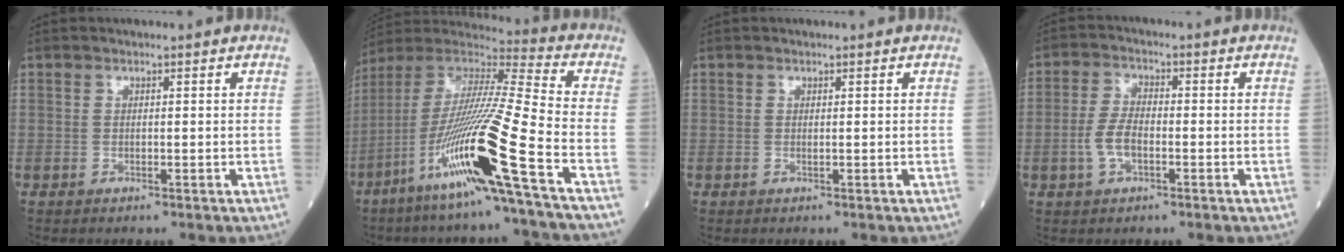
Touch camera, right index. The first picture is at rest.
{"total": 20.8, "force": [-9.3, -0.9, 18.6], "torque": [-0.390, -0.041, -0.185]}
{"total": 0.0}
{"total": 4.9, "force": [-1.4, 2.5, 3.9], "torque": [-0.091, 0.008, -0.027]}